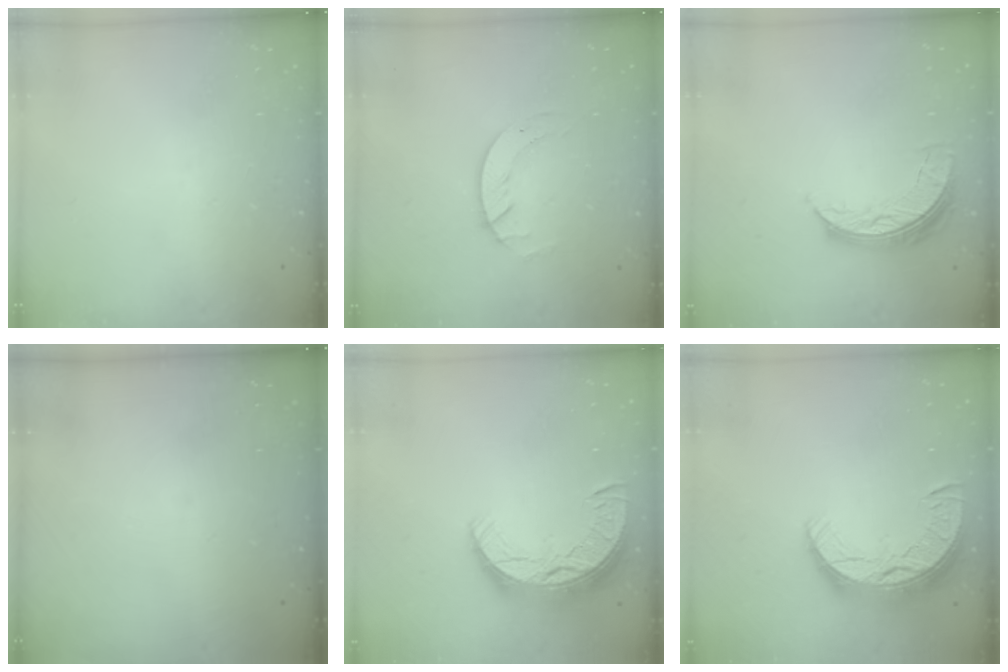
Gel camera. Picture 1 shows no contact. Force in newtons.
{"total": 3.6, "press": 3.6, "slide": 0.4}
{"total": 7.2, "press": 7.2, "slide": 0.3}
{"total": 0.0}
{"total": 15.2, "press": 15.2, "slide": 1.0}
{"total": 15.2, "press": 15.2, "slide": 1.0}